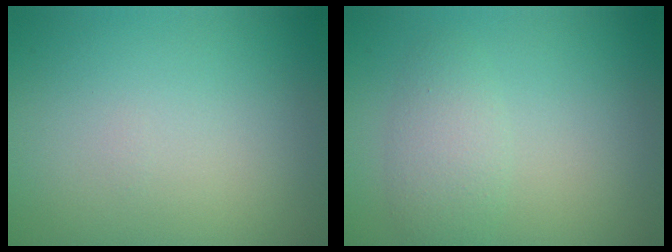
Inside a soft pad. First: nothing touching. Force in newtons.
{"total": 2.5, "press": 2.5, "slide": 0.2}